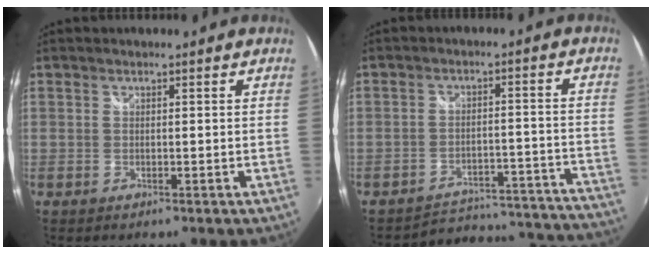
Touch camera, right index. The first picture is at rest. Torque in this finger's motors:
{"motor_torque": [-0.50, -0.17, -0.88, -0.15]}